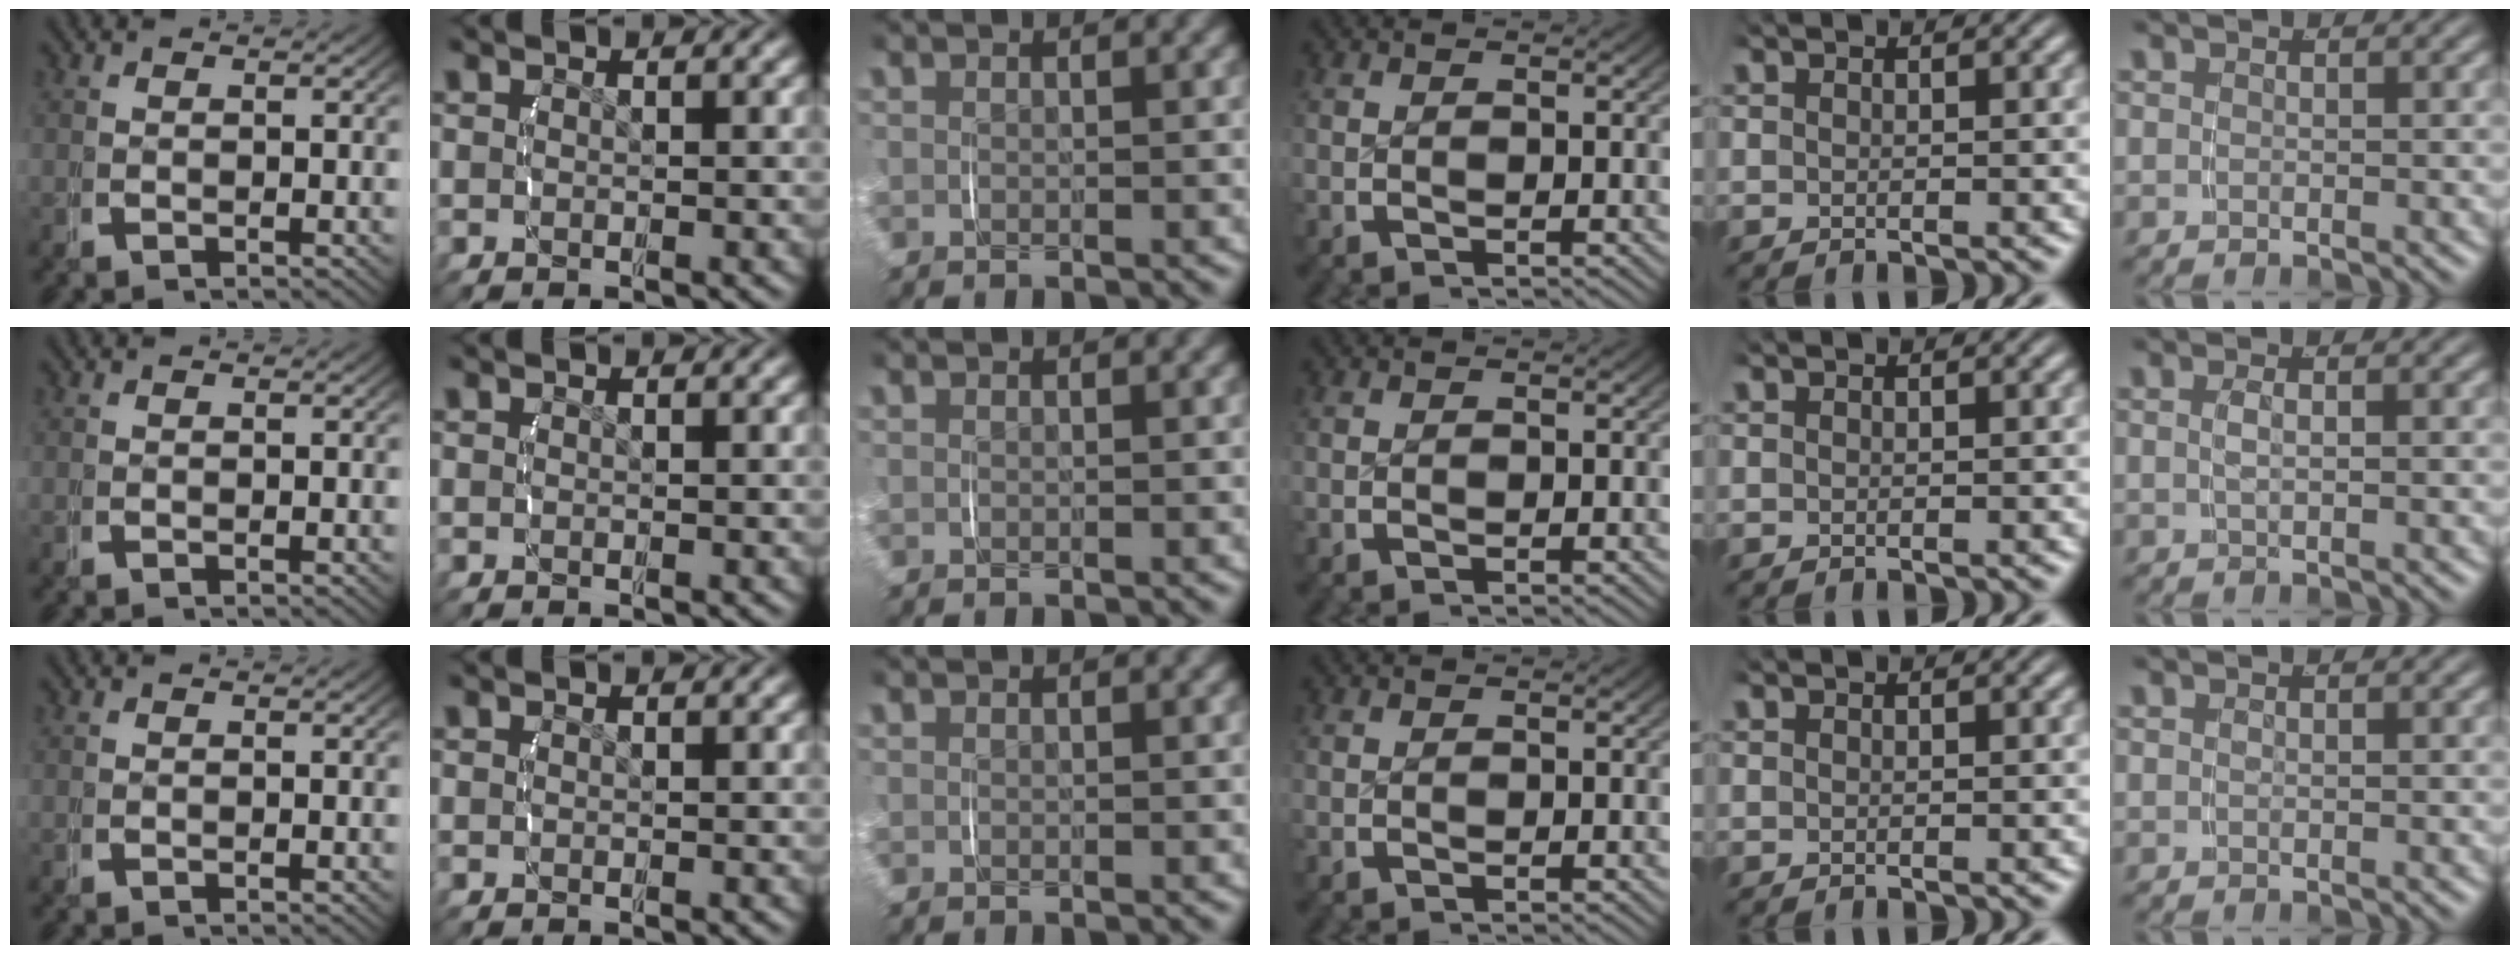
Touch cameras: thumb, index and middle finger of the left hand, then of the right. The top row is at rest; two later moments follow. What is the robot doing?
{"motion": "lift_and_place", "object": "jewelry box"}